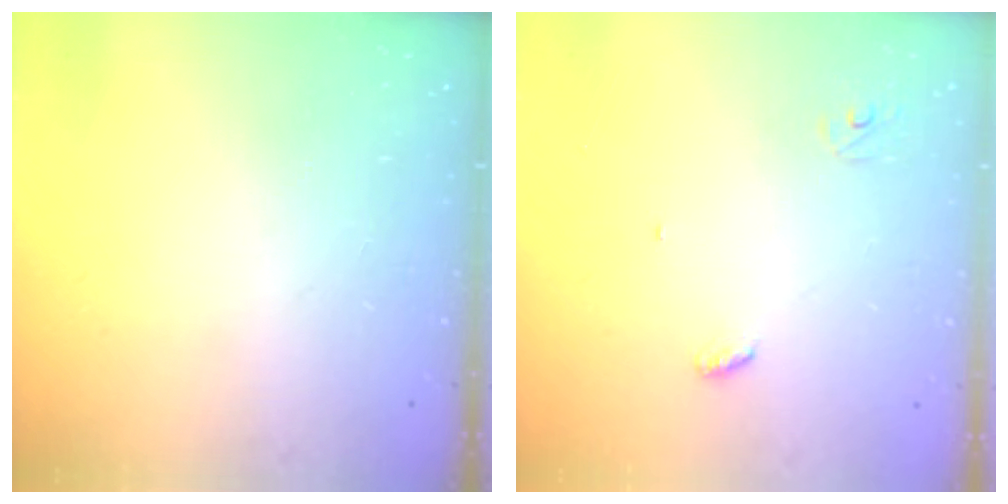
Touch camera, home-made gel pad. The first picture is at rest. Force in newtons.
{"total": 3.2, "press": 3.2, "slide": 0.3}